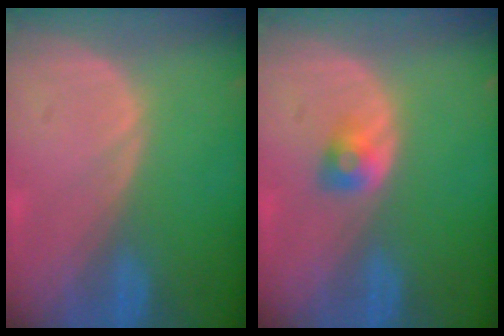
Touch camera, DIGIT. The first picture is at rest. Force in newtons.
{"total": 2.3, "press": 2.2, "slide": 0.7}